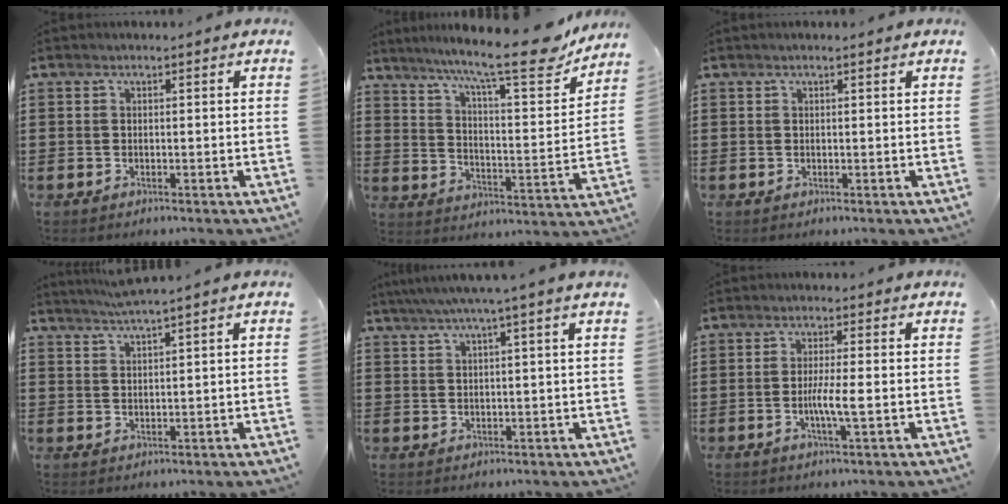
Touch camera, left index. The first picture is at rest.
{"total": 14.1, "force": [11.3, 1.4, 8.3], "torque": [-0.147, -0.070, 0.180]}
{"total": 0.6, "force": [0.4, 0.0, 0.4], "torque": [-0.008, 0.000, 0.008]}
{"total": 2.4, "force": [2.0, -0.7, 1.2], "torque": [-0.025, -0.004, 0.036]}
{"total": 3.5, "force": [2.2, -0.7, 2.6], "torque": [-0.054, -0.001, 0.036]}
{"total": 4.3, "force": [-0.8, 0.2, 4.2], "torque": [-0.081, -0.006, -0.019]}